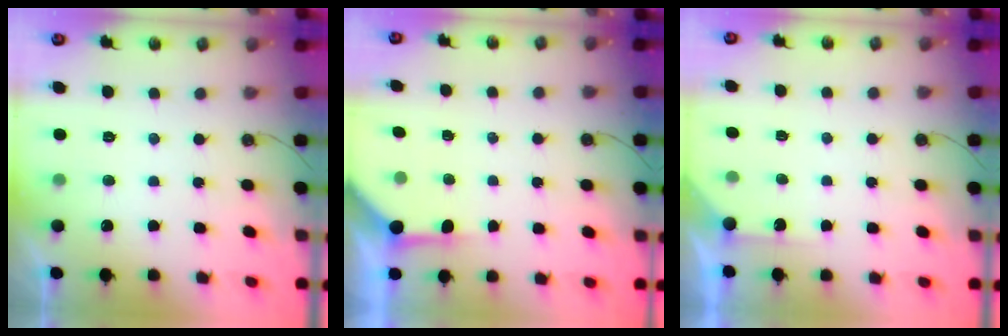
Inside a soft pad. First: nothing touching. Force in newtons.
{"total": 4.0, "press": 4.0, "slide": 0.5}
{"total": 3.3, "press": 3.3, "slide": 0.4}